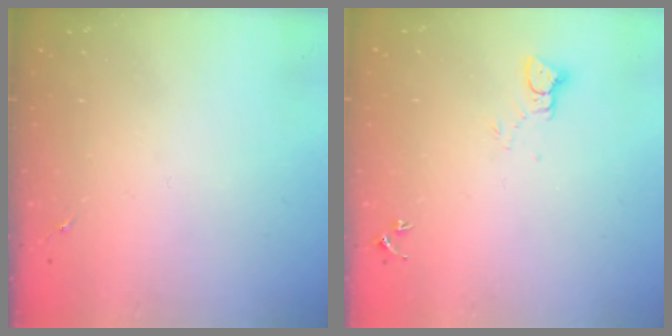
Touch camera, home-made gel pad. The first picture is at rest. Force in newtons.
{"total": 3.1, "press": 3.1, "slide": 0.2}